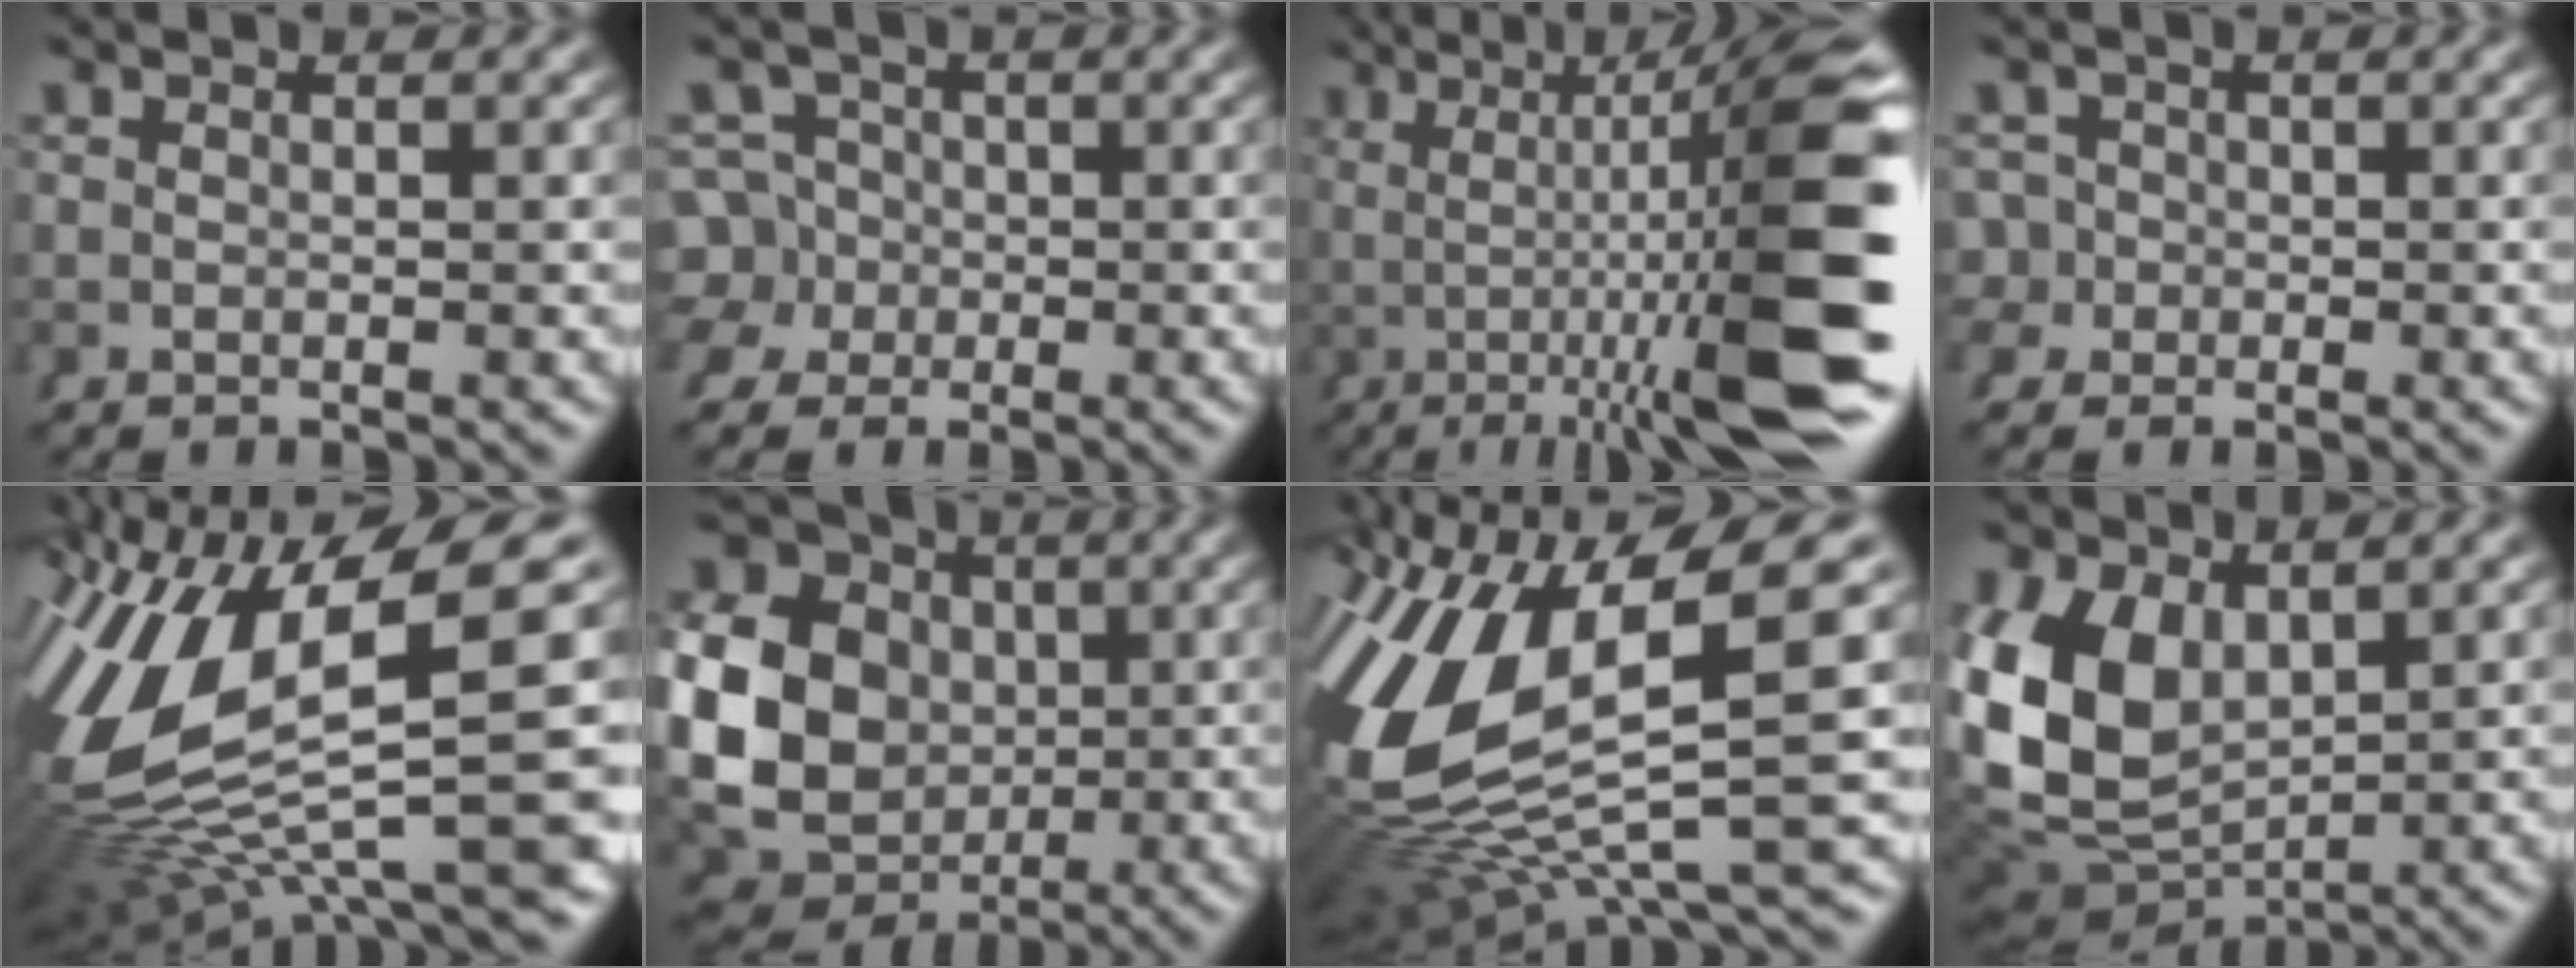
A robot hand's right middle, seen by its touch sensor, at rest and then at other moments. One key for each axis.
{"total": 6.7, "fx": -1.0, "fy": 6.4, "fz": 2.0, "tx": -0.035, "ty": -0.028, "tz": -0.015}
{"total": 14.7, "fx": 0.7, "fy": 3.9, "fz": 14.2, "tx": -0.165, "ty": -0.002, "tz": 0.020}
{"total": 2.5, "fx": -0.4, "fy": 2.4, "fz": 0.4, "tx": -0.005, "ty": -0.011, "tz": -0.007}
{"total": 16.5, "fx": 0.1, "fy": 9.0, "fz": 13.8, "tx": -0.255, "ty": -0.009, "tz": 0.008}
{"total": 18.4, "fx": 1.6, "fy": 16.0, "fz": 8.8, "tx": -0.191, "ty": -0.021, "tz": 0.014}
{"total": 14.0, "fx": 0.4, "fy": 8.0, "fz": 11.4, "tx": -0.235, "ty": -0.013, "tz": 0.012}
{"total": 10.3, "fx": 0.5, "fy": 7.8, "fz": 6.7, "tx": -0.153, "ty": -0.020, "tz": 0.021}